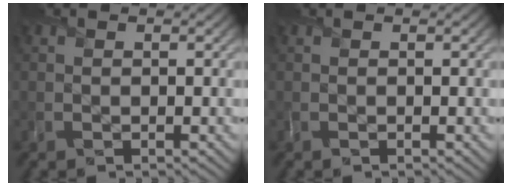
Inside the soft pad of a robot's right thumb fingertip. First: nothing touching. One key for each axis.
{"total": 0.0}